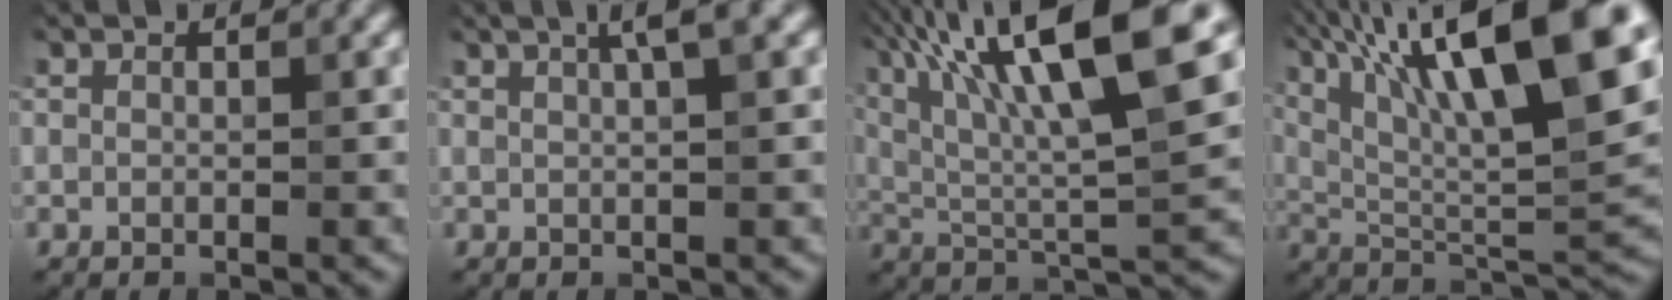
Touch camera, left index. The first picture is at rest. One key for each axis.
{"total": 2.8, "fx": 1.4, "fy": 0.4, "fz": 2.4, "tx": -0.028, "ty": 0.010, "tz": 0.020}
{"total": 14.9, "fx": 7.0, "fy": 3.7, "fz": 12.6, "tx": -0.225, "ty": 0.023, "tz": 0.116}
{"total": 17.4, "fx": 8.2, "fy": 4.5, "fz": 14.6, "tx": -0.244, "ty": 0.012, "tz": 0.143}